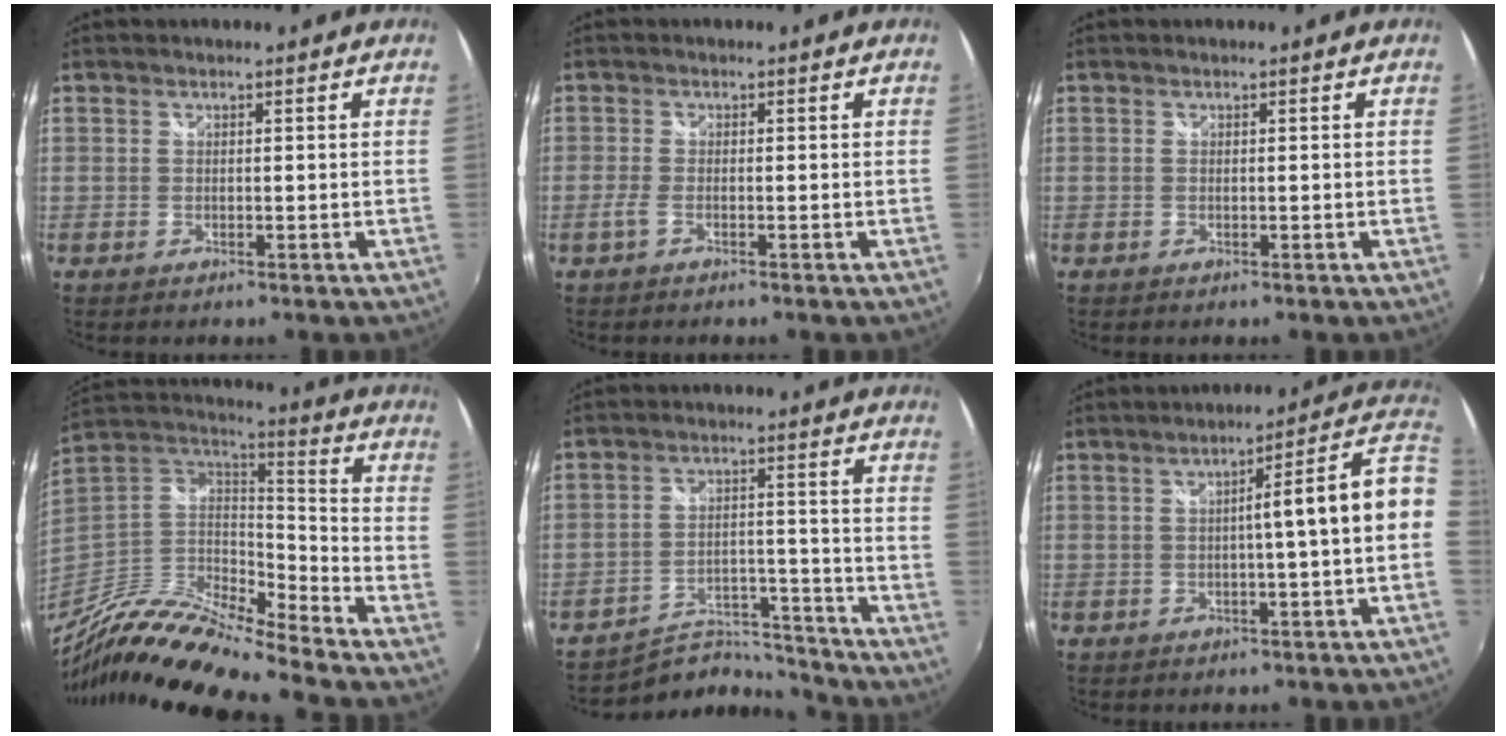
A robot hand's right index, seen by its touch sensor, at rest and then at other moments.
{"total": 1.6, "force": [-1.0, 0.3, 1.2], "torque": [-0.028, -0.004, -0.021]}
{"total": 0.0}
{"total": 18.5, "force": [-15.4, 2.6, 10.0], "torque": [-0.195, -0.022, -0.302]}
{"total": 9.8, "force": [-9.6, 1.8, -0.6], "torque": [0.000, 0.035, -0.152]}
{"total": 9.2, "force": [-0.7, -0.3, 9.2], "torque": [-0.098, 0.029, 0.001]}